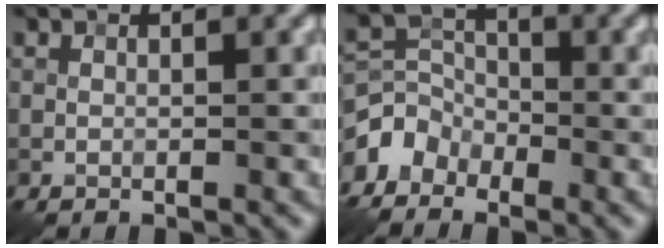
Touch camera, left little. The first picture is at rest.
{"total": 3.5, "force": [-2.6, 2.2, 0.7], "torque": [-0.015, 0.006, -0.061]}